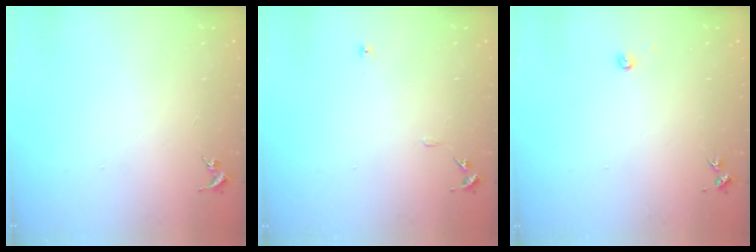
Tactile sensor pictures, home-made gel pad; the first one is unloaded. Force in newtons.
{"total": 6.1, "press": 6.1, "slide": 0.7}
{"total": 2.7, "press": 2.7, "slide": 0.2}